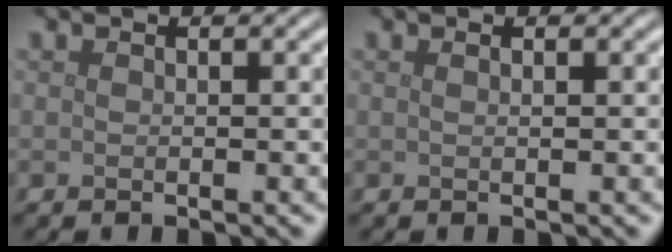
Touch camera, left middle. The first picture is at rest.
{"total": 0.6, "force": [0.3, 0.2, 0.5], "torque": [-0.007, 0.002, 0.001]}